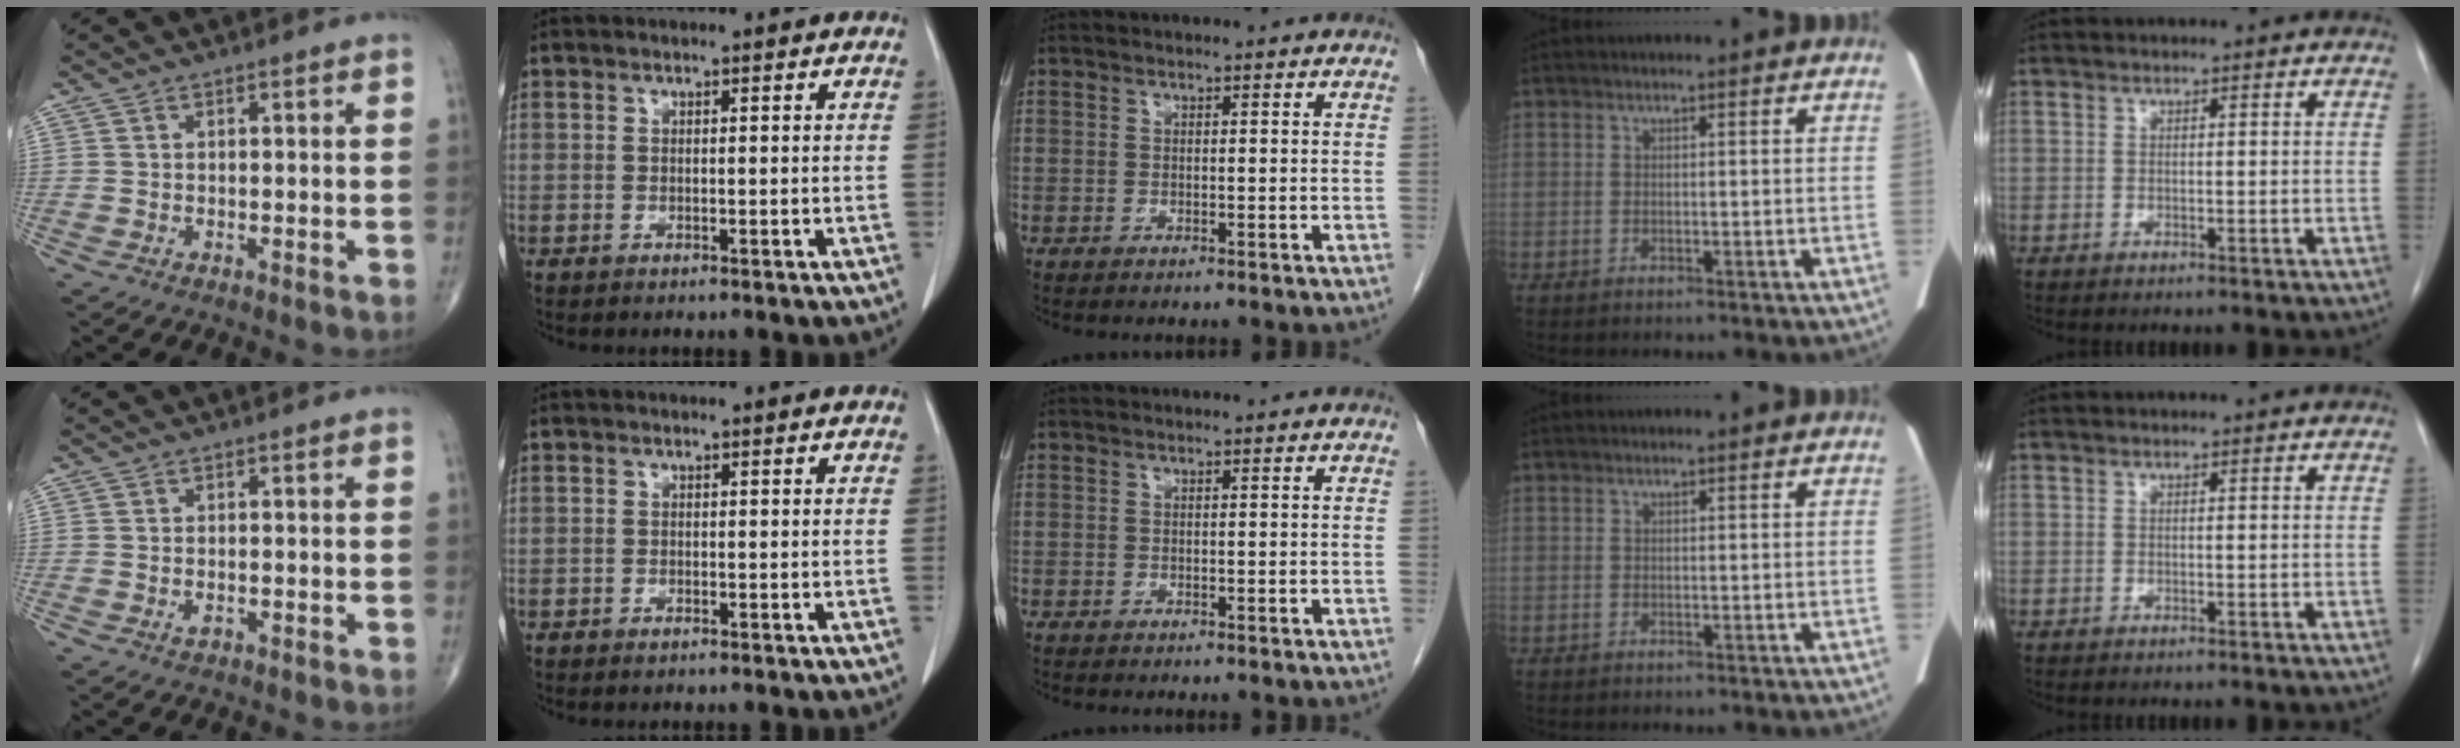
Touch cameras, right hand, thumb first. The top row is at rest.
{"thumb": {"total": 0.9, "force": [-0.5, 0.5, 0.6], "torque": [-0.009, 0.003, -0.007]}, "index": {"total": 0.6, "force": [-0.4, 0.2, 0.3], "torque": [-0.007, -0.001, -0.003]}}